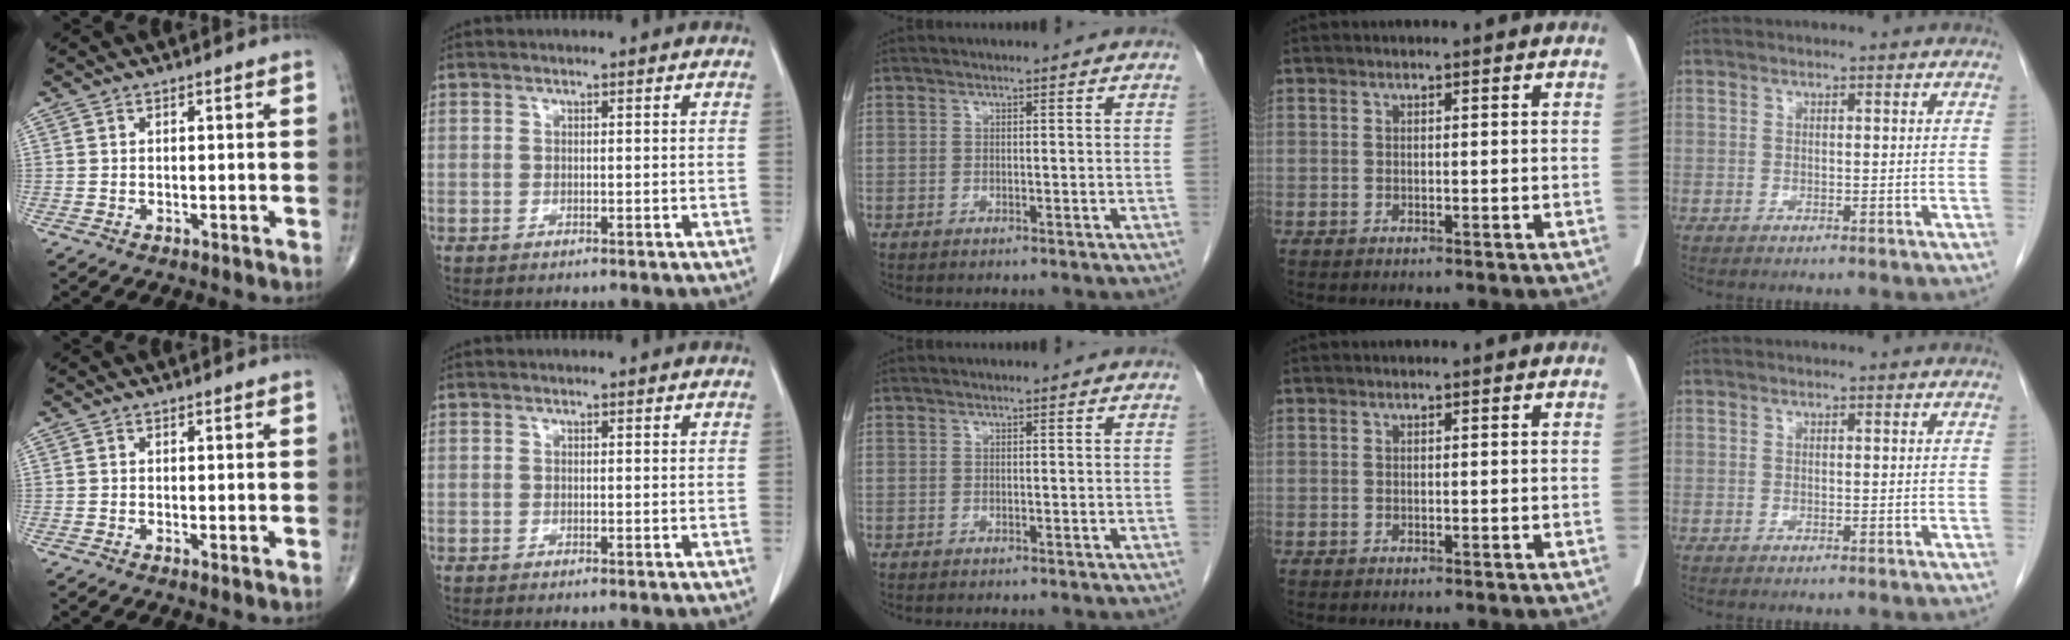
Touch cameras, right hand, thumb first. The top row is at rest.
{"thumb": {"total": 0.8, "force": [-0.1, 0.2, 0.8], "torque": [-0.016, -0.004, -0.004]}}